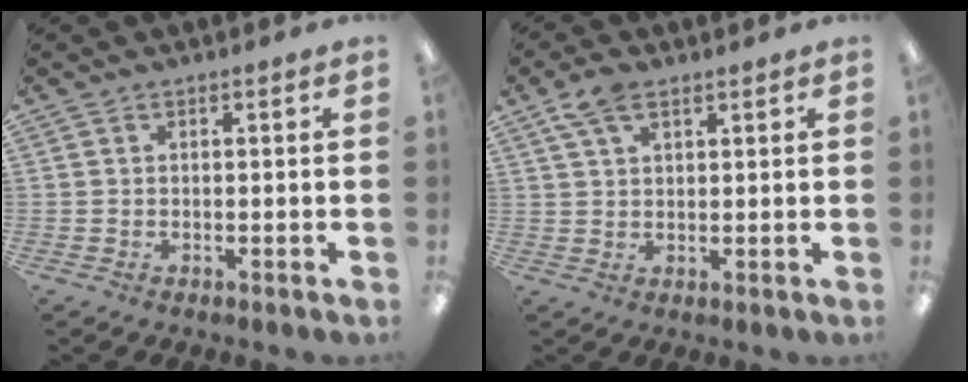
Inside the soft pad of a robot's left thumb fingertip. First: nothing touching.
{"total": 6.0, "force": [3.7, 3.0, 3.7], "torque": [-0.072, -0.003, 0.068]}